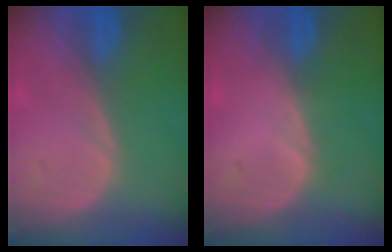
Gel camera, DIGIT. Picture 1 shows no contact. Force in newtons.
{"total": 0.5, "press": 0.1, "slide": 0.5}